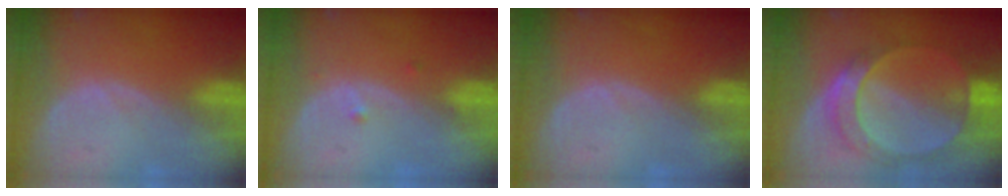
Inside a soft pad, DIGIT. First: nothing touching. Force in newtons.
{"total": 1.0, "press": 0.8, "slide": 0.6}
{"total": 0.0}
{"total": 8.5, "press": 7.7, "slide": 3.5}